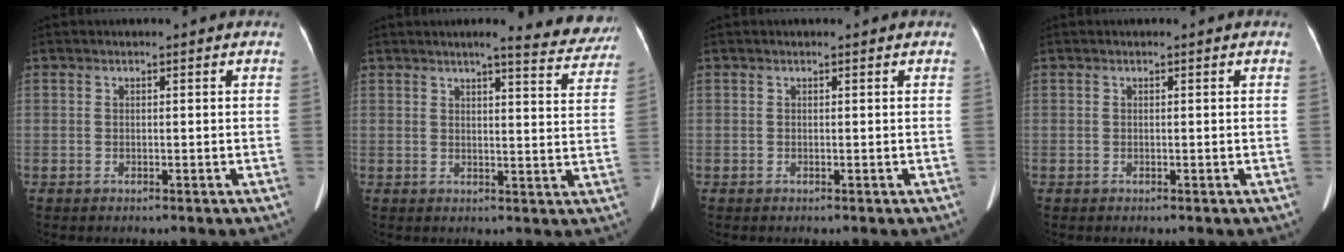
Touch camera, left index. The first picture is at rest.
{"total": 9.6, "force": [8.7, 0.8, 3.9], "torque": [-0.034, -0.018, 0.080]}
{"total": 0.0}
{"total": 0.0}